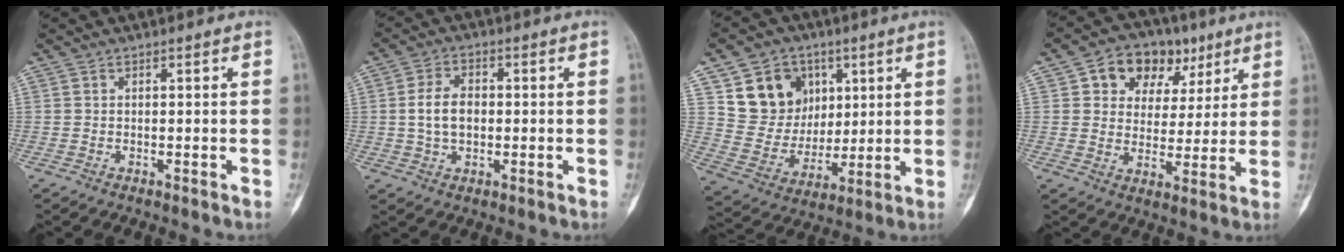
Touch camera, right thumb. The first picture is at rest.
{"total": 6.5, "force": [0.1, 4.3, 4.9], "torque": [-0.087, 0.010, 0.001]}
{"total": 14.7, "force": [6.1, 12.2, 5.7], "torque": [-0.056, -0.019, 0.121]}
{"total": 13.2, "force": [6.1, 9.6, 6.7], "torque": [-0.056, -0.003, 0.095]}